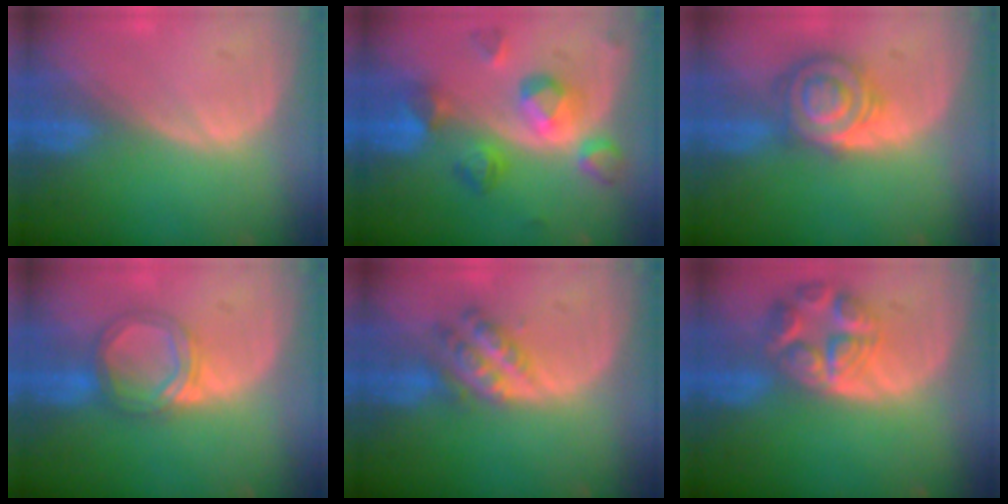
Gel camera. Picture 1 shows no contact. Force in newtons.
{"total": 8.1, "press": 8.1, "slide": 0.3}
{"total": 6.7, "press": 6.7, "slide": 0.1}
{"total": 5.3, "press": 5.1, "slide": 1.5}
{"total": 6.0, "press": 5.2, "slide": 3.1}
{"total": 7.8, "press": 7.0, "slide": 3.5}